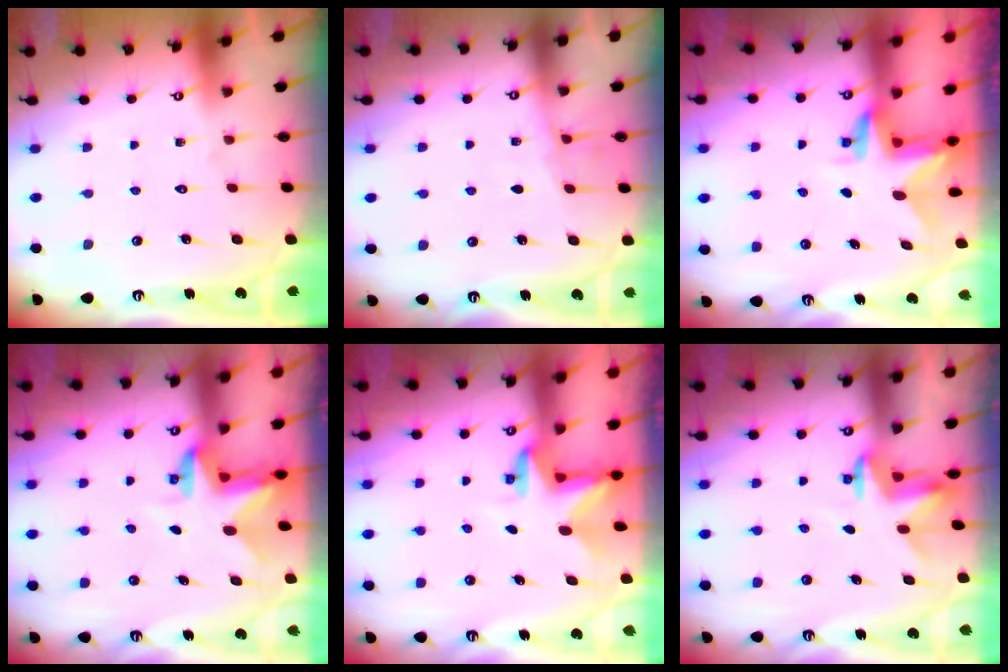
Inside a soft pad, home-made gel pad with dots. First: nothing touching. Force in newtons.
{"total": 3.8, "press": 3.8, "slide": 0.5}
{"total": 3.0, "press": 3.0, "slide": 0.3}
{"total": 3.0, "press": 2.9, "slide": 0.5}
{"total": 2.9, "press": 2.9, "slide": 0.2}
{"total": 3.3, "press": 3.3, "slide": 0.2}